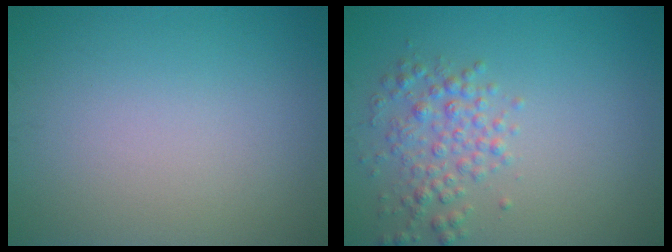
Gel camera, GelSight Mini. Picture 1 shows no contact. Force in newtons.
{"total": 2.8, "press": 2.8, "slide": 0.1}